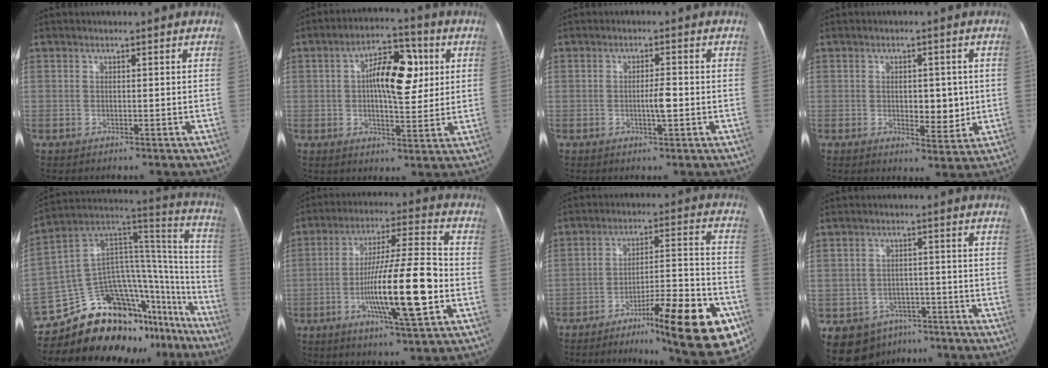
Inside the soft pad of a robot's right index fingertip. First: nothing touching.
{"total": 8.7, "force": [1.9, 4.0, 7.5], "torque": [-0.114, 0.020, 0.031]}
{"total": 2.8, "force": [-0.6, 0.3, 2.7], "torque": [-0.049, -0.001, -0.009]}
{"total": 5.9, "force": [-0.1, 2.9, 5.2], "torque": [-0.064, -0.008, 0.004]}
{"total": 28.5, "force": [-23.2, 12.2, 11.2], "torque": [-0.095, 0.084, -0.329]}
{"total": 15.8, "force": [-4.1, 1.0, 15.3], "torque": [-0.263, -0.004, -0.069]}
{"total": 20.2, "force": [-11.2, 2.9, 16.6], "torque": [-0.182, 0.019, -0.164]}
{"total": 10.6, "force": [-6.3, 8.2, 2.5], "torque": [-0.049, 0.017, -0.078]}